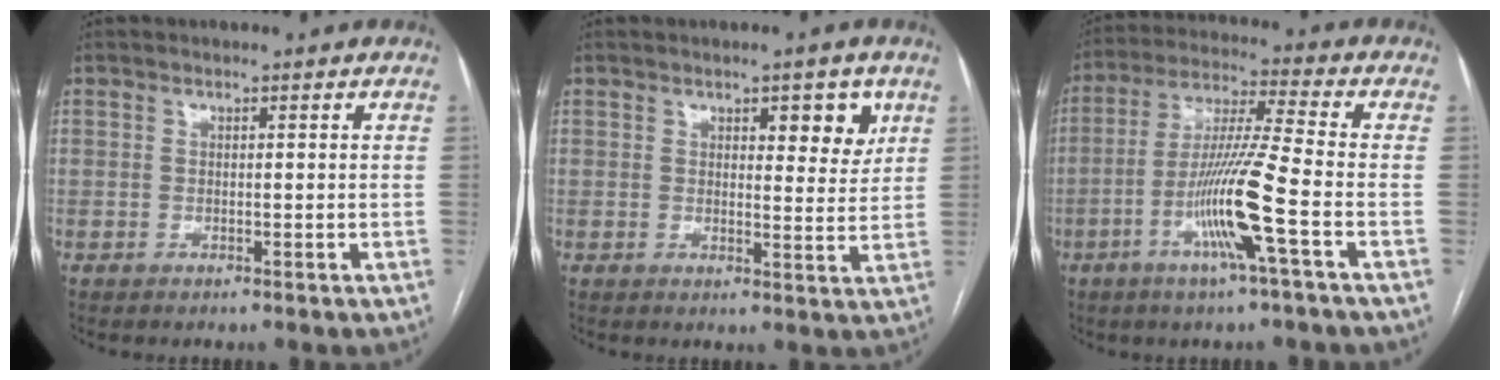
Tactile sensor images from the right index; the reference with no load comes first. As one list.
[{"total": 5.4, "force": [2.7, 2.1, 4.2], "torque": [-0.047, -0.004, 0.031]}, {"total": 12.4, "force": [-4.6, -1.2, 11.5], "torque": [-0.226, -0.007, -0.092]}]